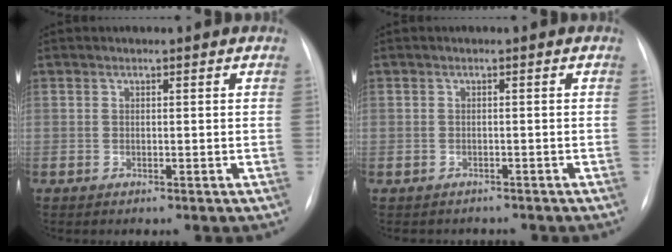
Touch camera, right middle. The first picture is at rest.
{"total": 2.5, "force": [-2.1, 1.3, -0.1], "torque": [-0.007, 0.002, -0.032]}